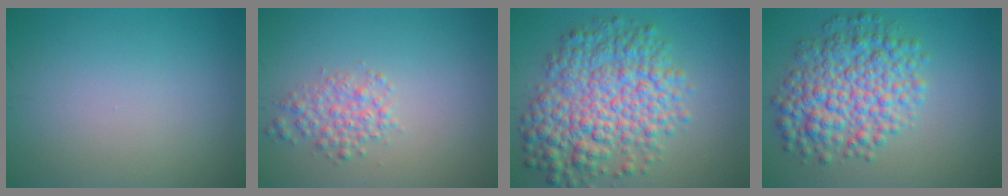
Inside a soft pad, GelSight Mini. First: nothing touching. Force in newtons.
{"total": 2.4, "press": 2.4, "slide": 0.1}
{"total": 8.9, "press": 8.9, "slide": 0.2}
{"total": 7.4, "press": 7.4, "slide": 0.1}